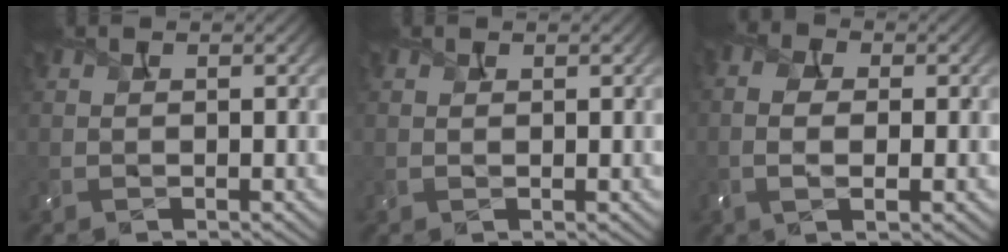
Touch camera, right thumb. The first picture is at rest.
{"total": 0.6, "force": [0.5, 0.2, 0.3], "torque": [-0.007, 0.002, 0.007]}
{"total": 4.4, "force": [-0.3, 2.1, 3.9], "torque": [-0.096, 0.000, -0.017]}